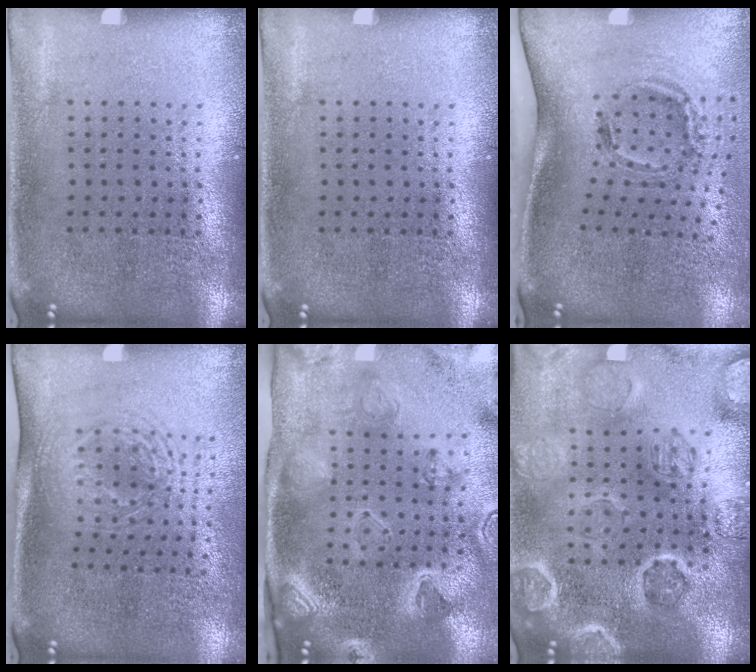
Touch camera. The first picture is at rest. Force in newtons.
{"total": 0.0}
{"total": 2.0, "press": 1.2, "slide": 1.6}
{"total": 1.7, "press": 1.3, "slide": 1.0}
{"total": 3.2, "press": 3.1, "slide": 0.4}
{"total": 2.7, "press": 2.7, "slide": 0.2}